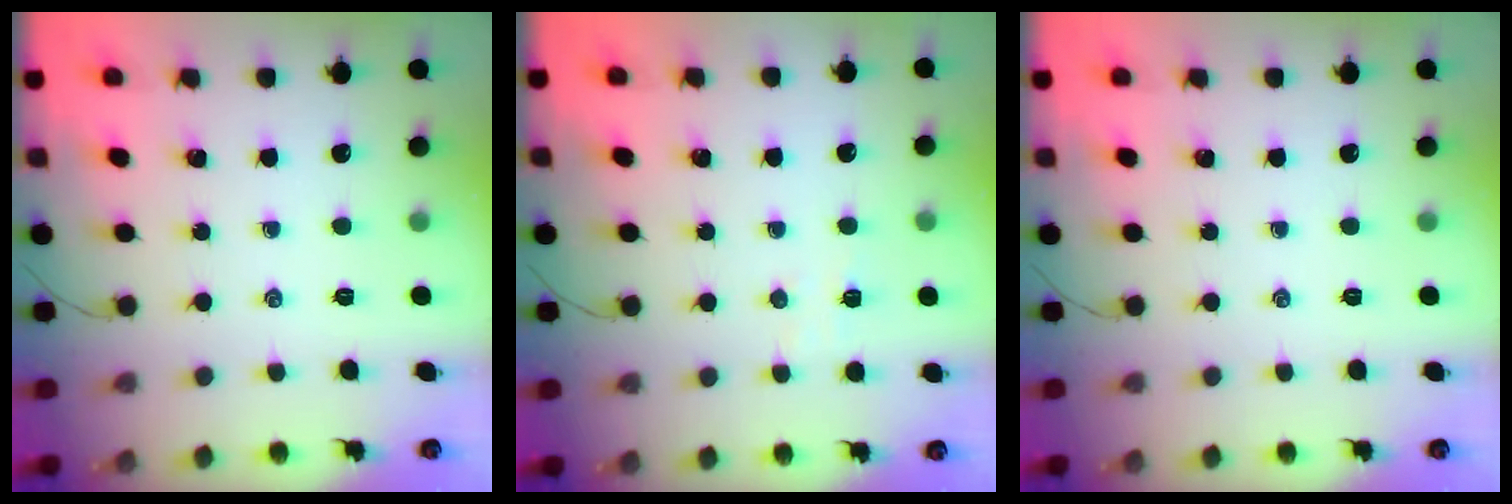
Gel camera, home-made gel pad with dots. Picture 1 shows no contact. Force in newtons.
{"total": 2.9, "press": 2.8, "slide": 0.7}
{"total": 0.0}